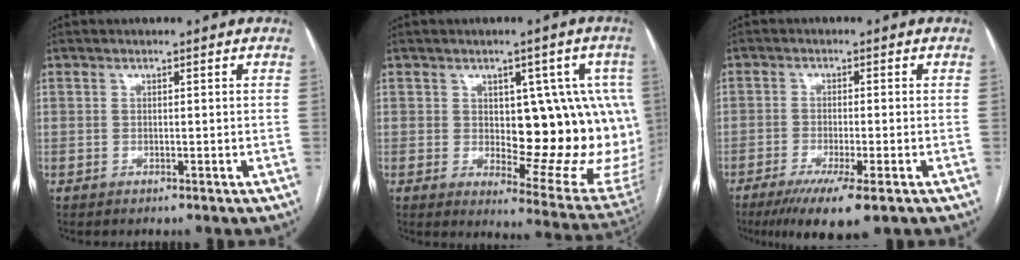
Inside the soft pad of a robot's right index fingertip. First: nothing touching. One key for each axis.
{"total": 16.0, "fx": 1.2, "fy": 6.8, "fz": 14.4, "tx": -0.133, "ty": 0.009, "tz": 0.028}
{"total": 8.3, "fx": -5.0, "fy": 1.0, "fz": 6.5, "tx": -0.108, "ty": -0.021, "tz": -0.079}